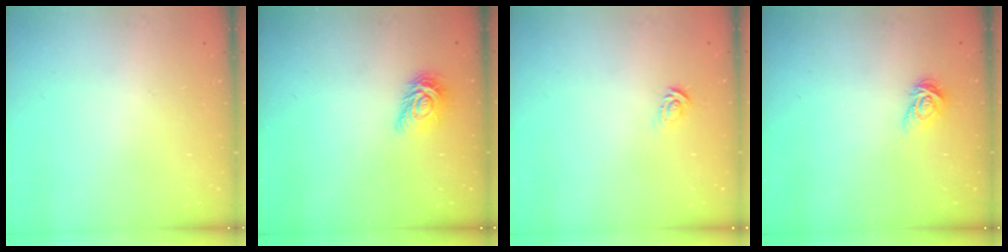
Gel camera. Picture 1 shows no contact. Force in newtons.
{"total": 9.1, "press": 9.1, "slide": 0.2}
{"total": 2.8, "press": 2.8, "slide": 0.2}
{"total": 5.0, "press": 4.9, "slide": 0.7}